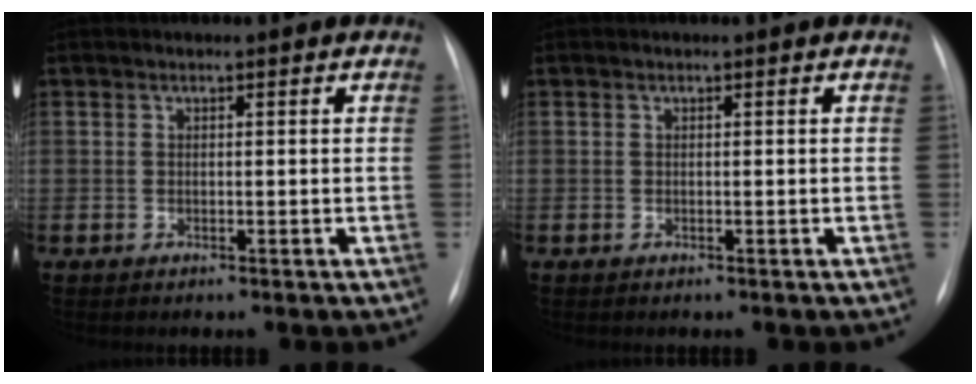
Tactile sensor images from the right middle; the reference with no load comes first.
{"total": 0.0}